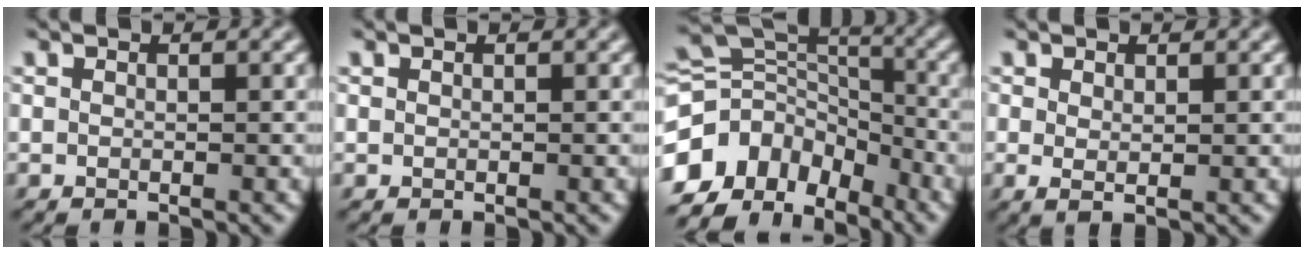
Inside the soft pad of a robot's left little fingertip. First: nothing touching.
{"total": 0.0}
{"total": 10.8, "force": [-5.4, 7.7, 5.2], "torque": [-0.120, 0.022, -0.095]}
{"total": 1.1, "force": [0.3, 0.5, 1.0], "torque": [-0.021, -0.002, 0.009]}